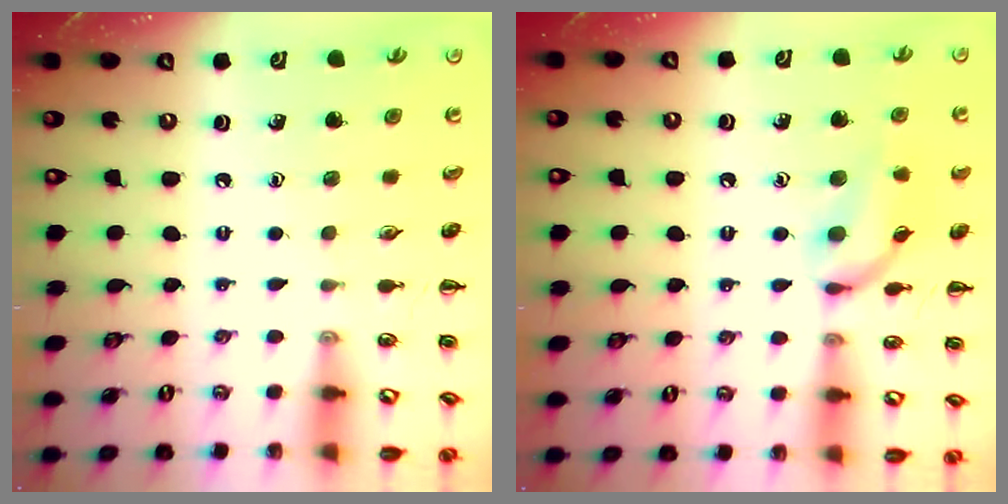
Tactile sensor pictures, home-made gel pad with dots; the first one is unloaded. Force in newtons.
{"total": 12.3, "press": 12.3, "slide": 0.8}